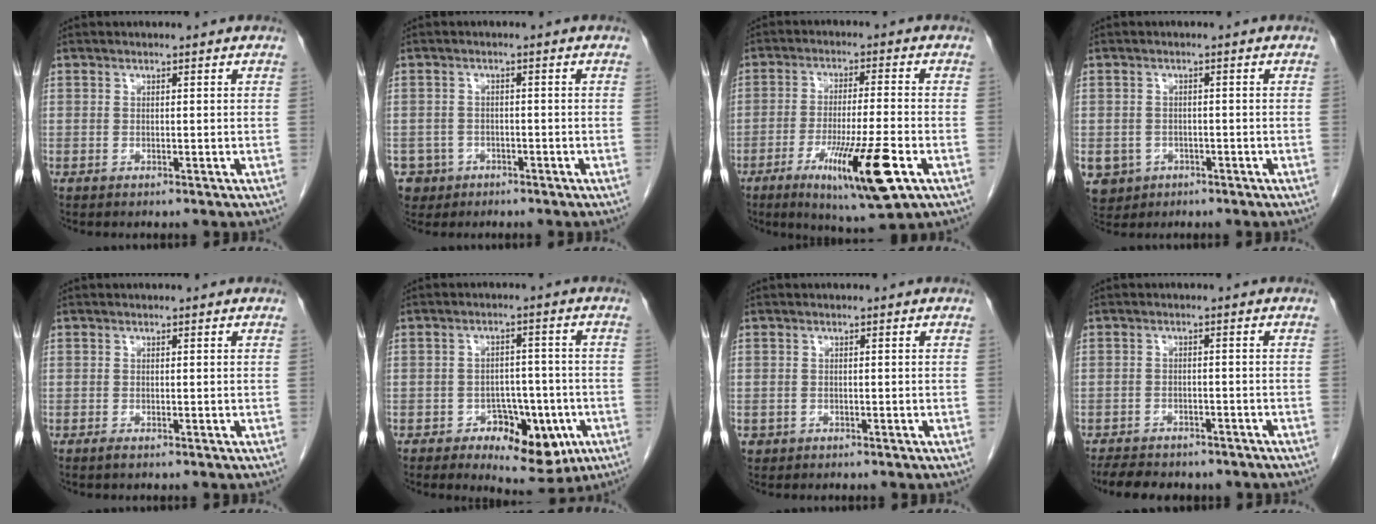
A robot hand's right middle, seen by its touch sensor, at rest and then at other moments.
{"total": 4.1, "force": [-2.1, 3.5, -0.1], "torque": [0.005, 0.011, -0.035]}
{"total": 12.6, "force": [-5.4, 0.7, 11.4], "torque": [-0.199, -0.032, -0.083]}
{"total": 6.5, "force": [-2.8, 5.7, 1.5], "torque": [-0.038, 0.003, -0.038]}
{"total": 0.5, "force": [-0.4, 0.1, 0.4], "torque": [-0.009, -0.001, -0.006]}
{"total": 9.0, "force": [-3.9, 4.8, 6.4], "torque": [-0.078, 0.009, -0.045]}
{"total": 1.0, "force": [-0.4, 0.8, 0.1], "torque": [-0.004, 0.005, -0.003]}
{"total": 10.1, "force": [-8.4, 3.8, 4.2], "torque": [-0.081, 0.000, -0.105]}